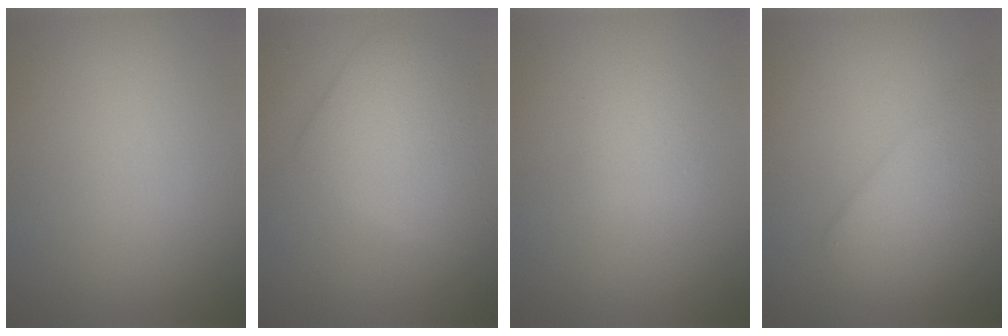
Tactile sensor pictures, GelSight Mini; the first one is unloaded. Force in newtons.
{"total": 4.9, "press": 4.9, "slide": 0.2}
{"total": 1.3, "press": 1.3, "slide": 0.1}
{"total": 4.6, "press": 4.6, "slide": 0.2}